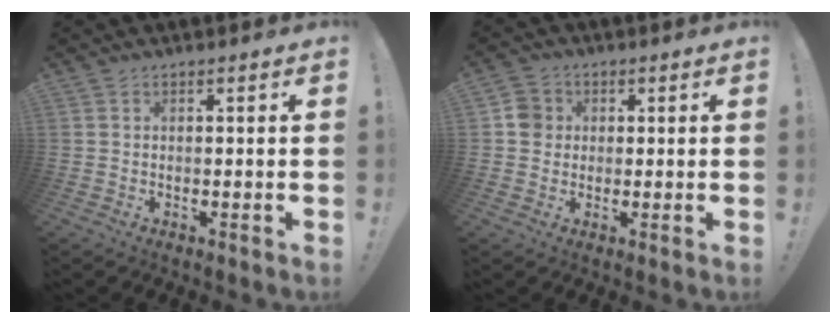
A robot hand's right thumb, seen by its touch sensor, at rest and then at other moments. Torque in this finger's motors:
{"motor_torque": [0.10, -0.01, 0.43, -0.21, -0.01]}